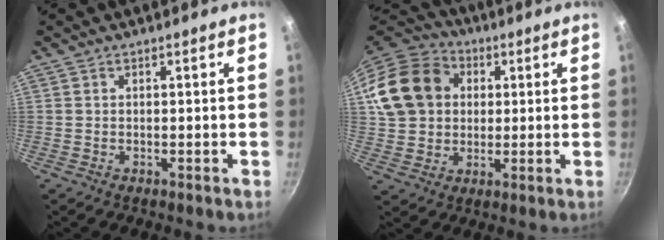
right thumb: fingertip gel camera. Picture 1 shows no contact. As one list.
[{"total": 17.4, "force": [3.9, 14.2, 9.2], "torque": [-0.162, 0.027, 0.066]}]